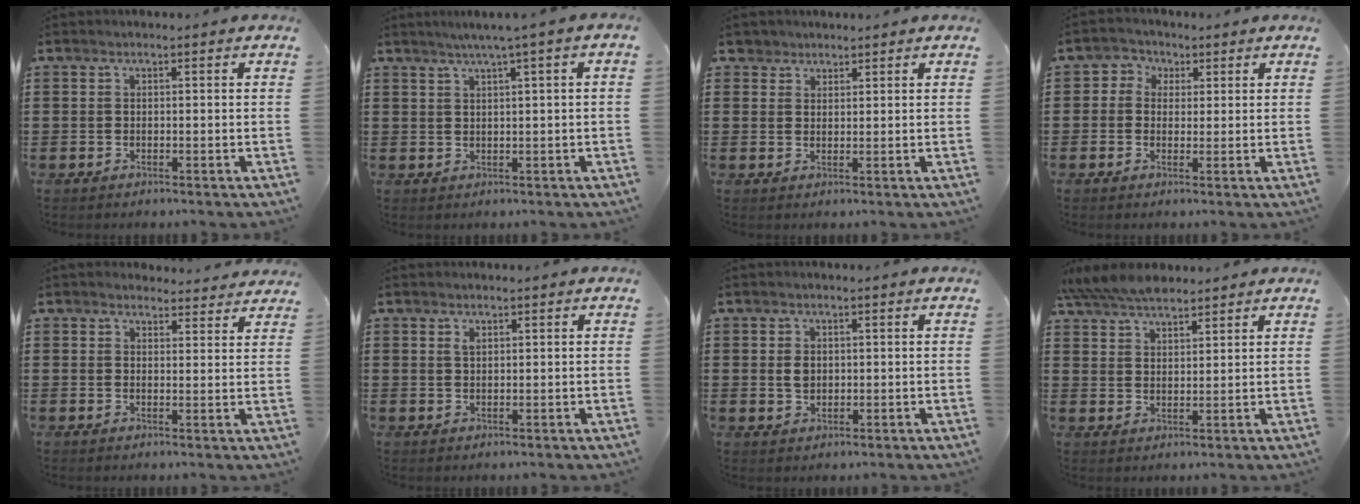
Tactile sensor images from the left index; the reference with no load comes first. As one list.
[{"total": 2.3, "force": [0.9, -0.5, 2.1], "torque": [-0.038, -0.007, 0.014]}, {"total": 2.4, "force": [1.9, 1.5, 0.1], "torque": [-0.012, 0.010, 0.037]}, {"total": 2.4, "force": [0.3, 2.4, -0.2], "torque": [-0.012, 0.009, 0.000]}, {"total": 3.1, "force": [3.0, 0.8, 0.2], "torque": [-0.005, -0.013, 0.055]}, {"total": 1.2, "force": [0.8, 0.5, 0.7], "torque": [-0.018, 0.003, 0.014]}, {"total": 2.2, "force": [0.3, 1.7, 1.4], "torque": [-0.032, 0.008, 0.005]}, {"total": 5.9, "force": [5.3, 1.5, 2.2], "torque": [-0.061, -0.009, 0.099]}]